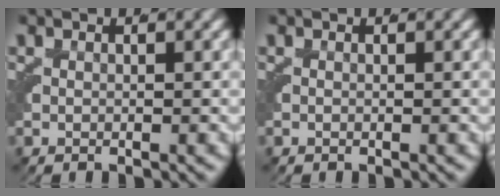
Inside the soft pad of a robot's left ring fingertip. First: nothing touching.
{"total": 0.0}